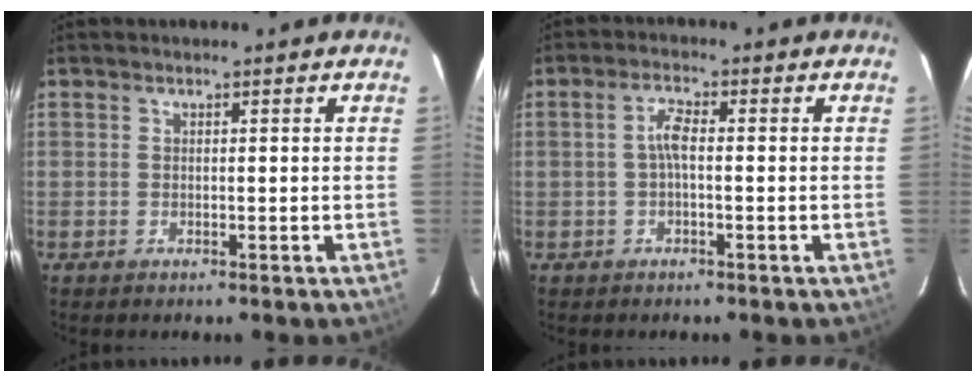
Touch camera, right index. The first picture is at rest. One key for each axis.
{"total": 2.8, "fx": -0.4, "fy": 0.8, "fz": 2.7, "tx": -0.056, "ty": 0.008, "tz": -0.006}